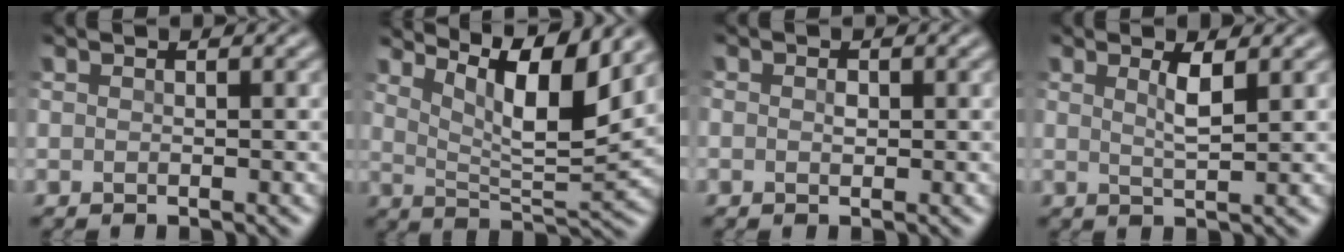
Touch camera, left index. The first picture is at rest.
{"total": 8.3, "force": [4.9, 1.9, 6.5], "torque": [-0.107, -0.005, 0.089]}
{"total": 0.7, "force": [-0.4, 0.5, 0.3], "torque": [-0.009, -0.002, -0.007]}
{"total": 1.9, "force": [0.6, 0.5, 1.8], "torque": [-0.028, -0.003, 0.009]}